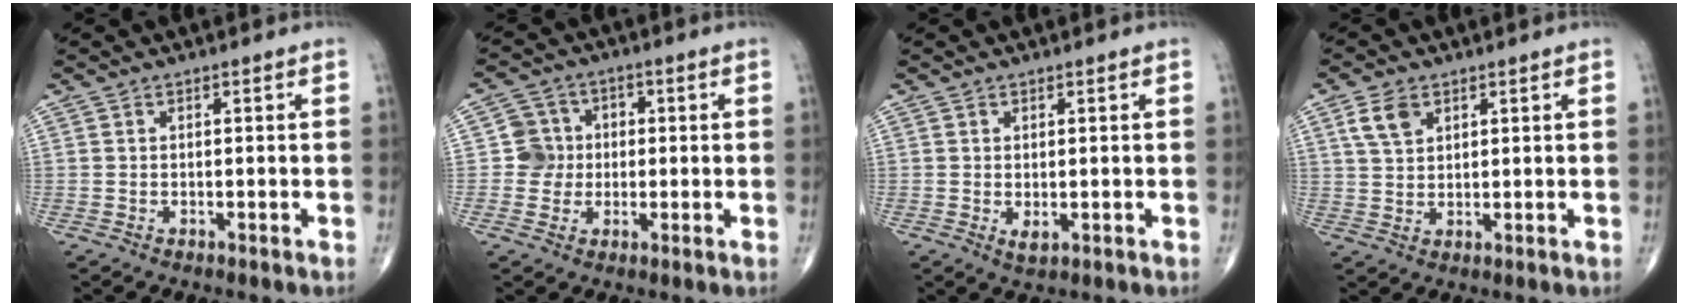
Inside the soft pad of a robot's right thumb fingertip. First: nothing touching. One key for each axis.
{"total": 5.8, "fx": -0.1, "fy": 5.7, "fz": 0.9, "tx": 0.024, "ty": 0.014, "tz": -0.011}
{"total": 1.6, "fx": -0.1, "fy": 0.8, "fz": 1.4, "tx": -0.025, "ty": -0.006, "tz": 0.003}
{"total": 4.9, "fx": 2.5, "fy": 3.0, "fz": 3.0, "tx": -0.050, "ty": -0.005, "tz": 0.052}